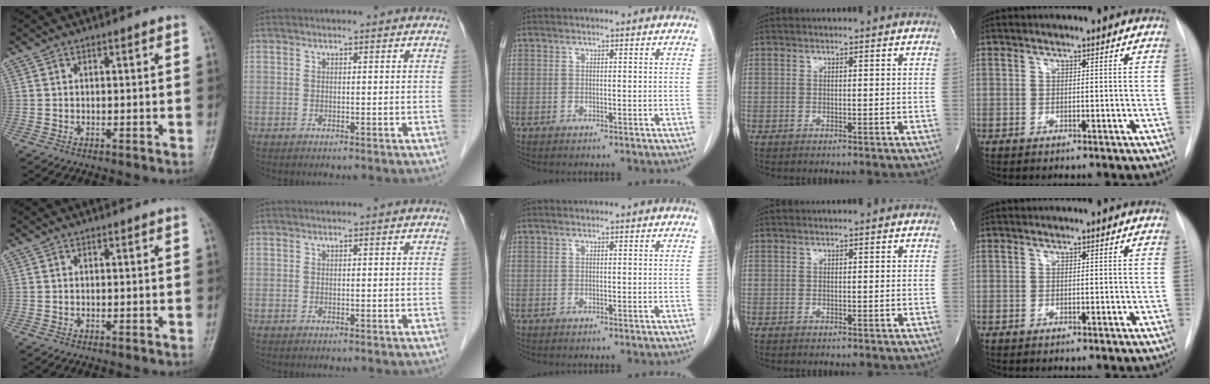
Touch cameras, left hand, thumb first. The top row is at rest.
{}